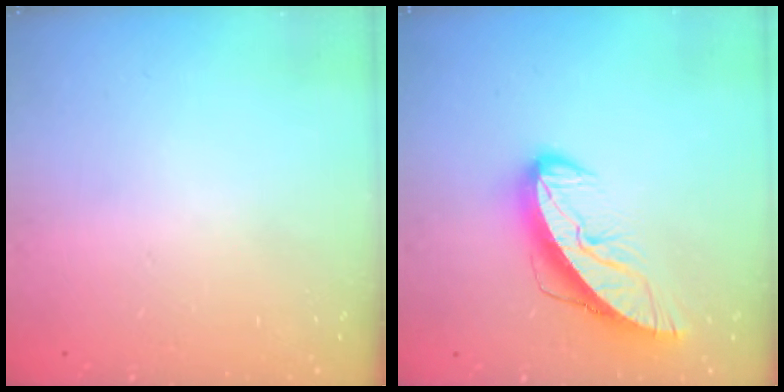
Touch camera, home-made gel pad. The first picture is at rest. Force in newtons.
{"total": 10.8, "press": 10.7, "slide": 1.2}